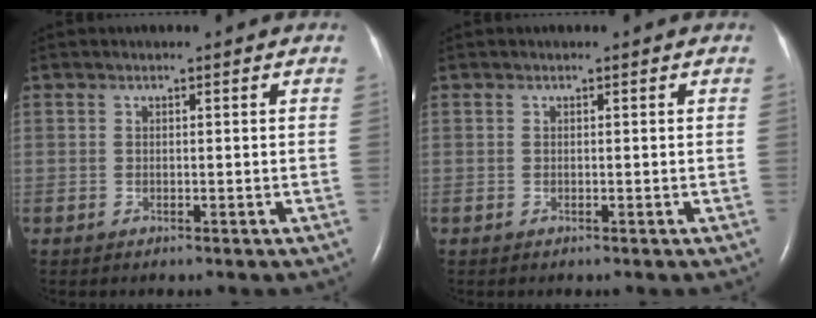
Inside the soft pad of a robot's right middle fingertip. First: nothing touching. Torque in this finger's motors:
{"motor_torque": [-0.01, 0.01, 0.00, -0.01]}